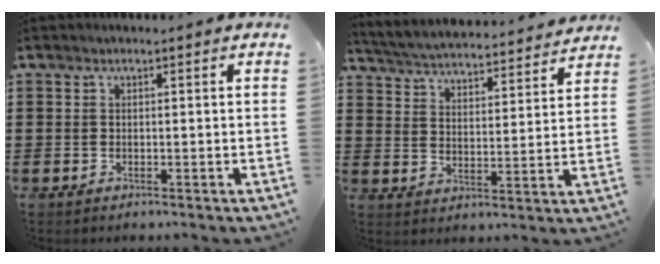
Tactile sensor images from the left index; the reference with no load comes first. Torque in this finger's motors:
{"motor_torque": [1.23, -0.91, 0.44, 0.12]}